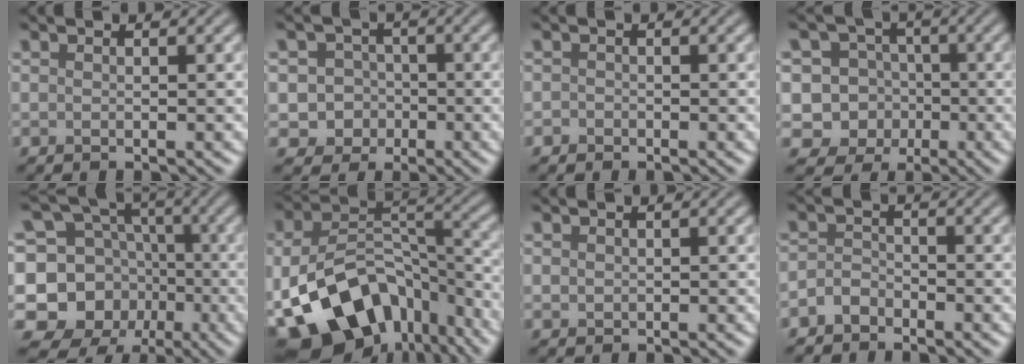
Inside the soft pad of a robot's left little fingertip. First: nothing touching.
{"total": 4.6, "force": [-1.2, 4.4, 0.8], "torque": [0.010, 0.005, -0.037]}
{"total": 0.6, "force": [-0.4, 0.5, 0.0], "torque": [0.002, 0.000, -0.009]}
{"total": 10.1, "force": [-2.1, 9.7, 2.1], "torque": [-0.043, 0.017, -0.060]}
{"total": 11.1, "force": [-2.1, 10.2, 4.1], "torque": [-0.089, -0.012, -0.047]}
{"total": 14.2, "force": [-7.3, 8.9, 8.3], "torque": [-0.169, -0.012, -0.111]}
{"total": 0.6, "force": [0.1, 0.6, 0.2], "torque": [-0.002, -0.004, 0.001]}
{"total": 1.7, "force": [-1.3, 1.0, 0.4], "torque": [-0.008, 0.008, -0.031]}